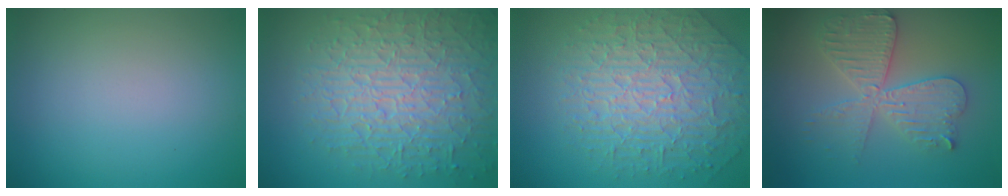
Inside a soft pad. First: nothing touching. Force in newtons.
{"total": 8.8, "press": 6.2, "slide": 6.2}
{"total": 6.7, "press": 5.5, "slide": 3.7}
{"total": 5.7, "press": 5.7, "slide": 0.8}